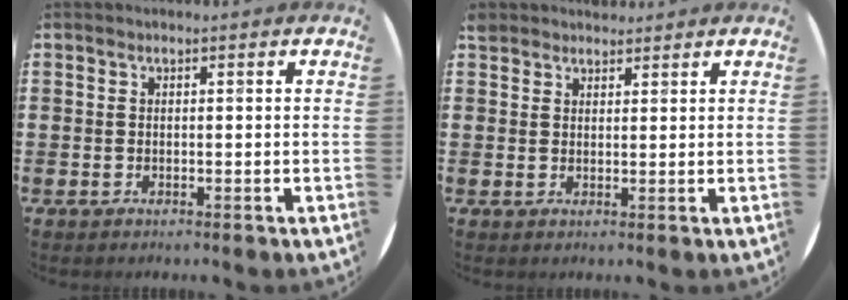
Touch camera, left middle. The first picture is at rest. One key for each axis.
{"total": 2.5, "fx": 2.3, "fy": 0.9, "fz": 0.0, "tx": 0.004, "ty": -0.004, "tz": 0.044}